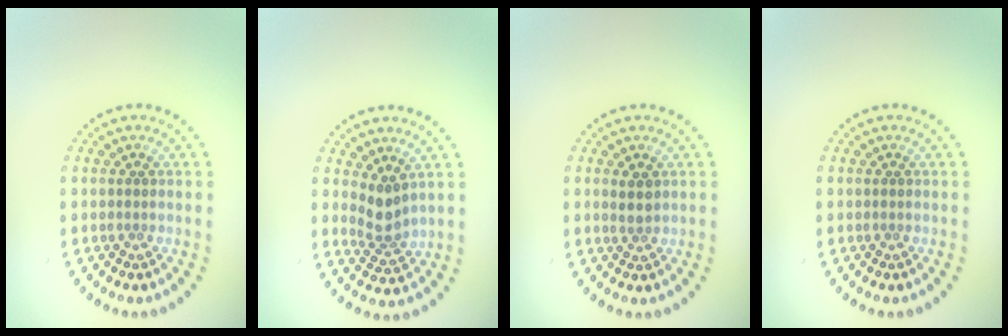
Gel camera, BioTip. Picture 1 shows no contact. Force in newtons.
{"total": 2.3, "press": 1.8, "slide": 1.5}
{"total": 1.5, "press": 1.4, "slide": 0.5}
{"total": 0.0}